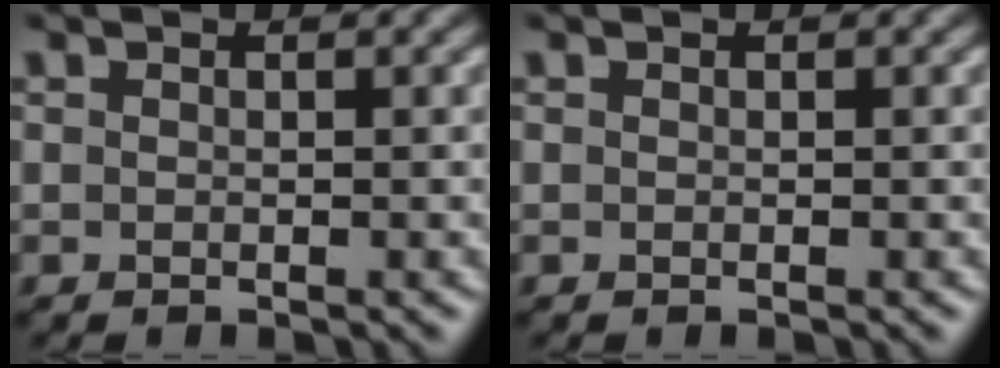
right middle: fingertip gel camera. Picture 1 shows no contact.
{"total": 0.0}